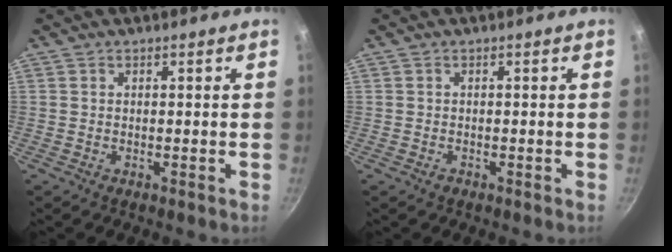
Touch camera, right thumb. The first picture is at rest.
{"total": 0.6, "force": [-0.4, 0.4, 0.2], "torque": [-0.004, 0.002, -0.006]}